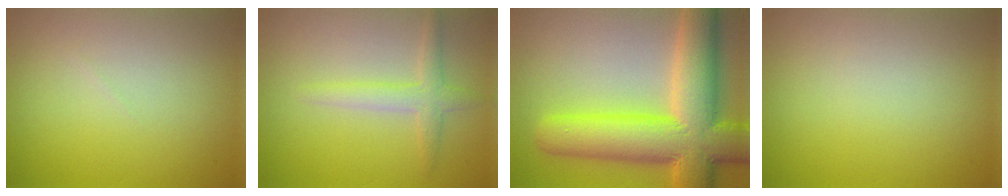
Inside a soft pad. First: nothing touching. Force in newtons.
{"total": 2.2, "press": 2.2, "slide": 0.0}
{"total": 12.8, "press": 12.8, "slide": 0.5}
{"total": 0.0}